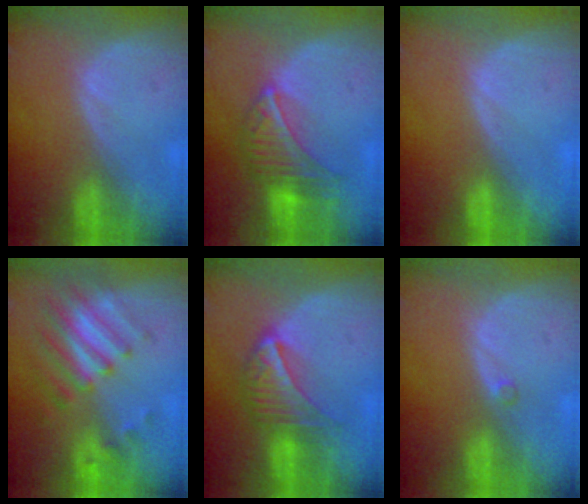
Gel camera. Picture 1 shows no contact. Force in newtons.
{"total": 6.9, "press": 6.7, "slide": 1.6}
{"total": 0.0}
{"total": 7.9, "press": 7.0, "slide": 3.7}
{"total": 7.2, "press": 6.4, "slide": 3.3}
{"total": 0.6, "press": 0.6, "slide": 0.1}